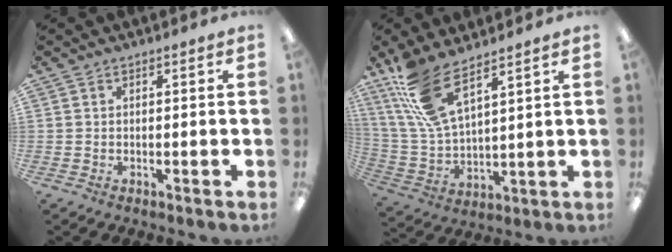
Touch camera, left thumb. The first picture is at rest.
{"total": 13.6, "force": [9.5, 4.2, 8.8], "torque": [-0.205, -0.040, 0.172]}